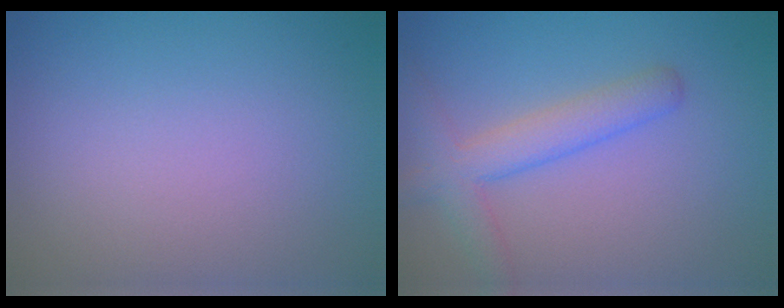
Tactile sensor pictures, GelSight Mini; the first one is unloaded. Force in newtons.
{"total": 3.8, "press": 3.8, "slide": 0.2}